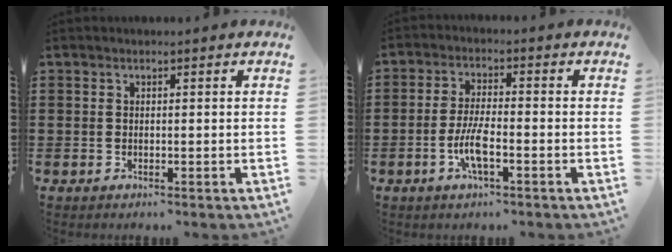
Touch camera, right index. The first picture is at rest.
{"total": 5.5, "force": [-2.0, 1.4, 4.9], "torque": [-0.110, -0.006, -0.043]}